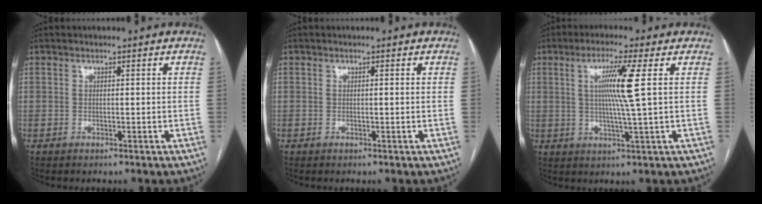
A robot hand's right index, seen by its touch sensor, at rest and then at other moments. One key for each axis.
{"total": 0.0}
{"total": 7.5, "fx": 1.6, "fy": -1.4, "fz": 7.2, "tx": -0.134, "ty": -0.002, "tz": 0.033}